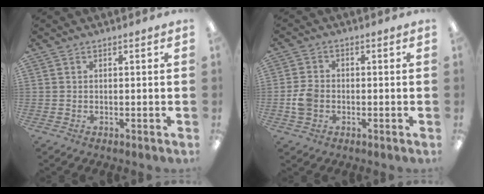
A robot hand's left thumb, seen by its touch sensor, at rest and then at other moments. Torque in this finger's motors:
{"motor_torque": [-0.06, 0.19, 0.08, -0.05, 0.02]}